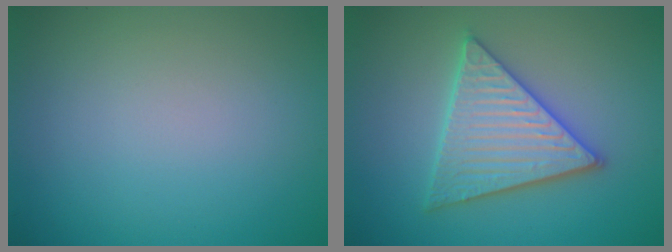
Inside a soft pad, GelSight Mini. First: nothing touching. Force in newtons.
{"total": 5.6, "press": 5.6, "slide": 0.5}